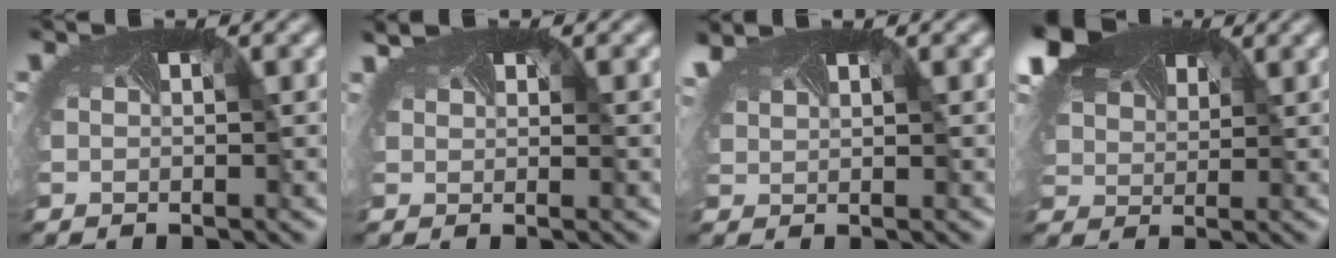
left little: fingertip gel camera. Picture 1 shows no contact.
{"total": 1.0, "force": [0.9, -0.2, -0.4], "torque": [-0.014, -0.009, 0.014]}
{"total": 2.8, "force": [2.0, 1.0, 1.7], "torque": [-0.062, 0.003, 0.043]}
{"total": 8.7, "force": [5.7, 4.9, 4.4], "torque": [-0.120, 0.021, 0.103]}